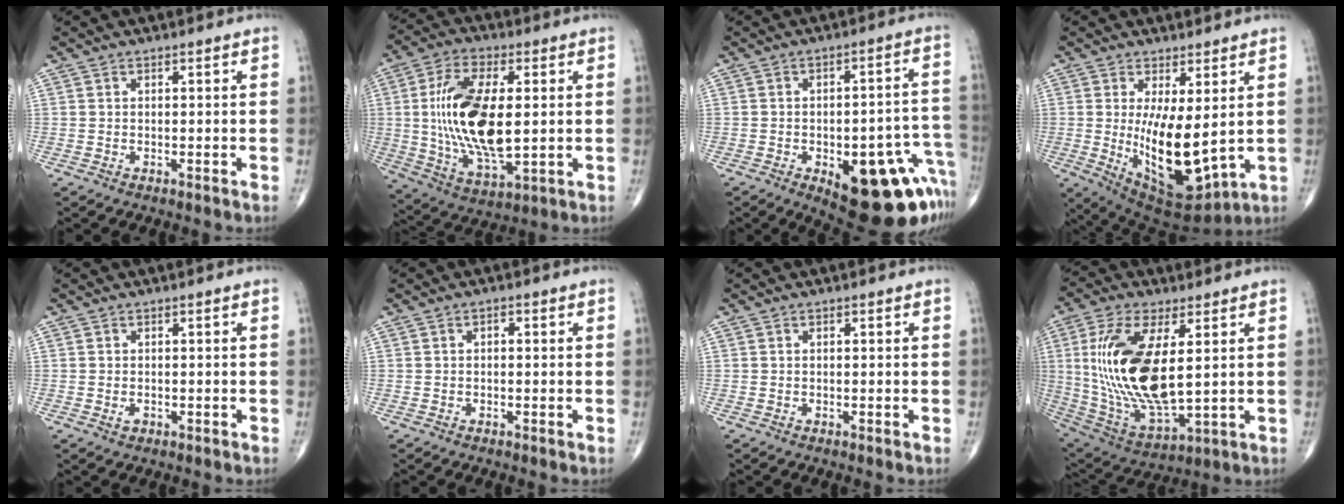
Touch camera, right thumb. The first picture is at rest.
{"total": 18.8, "force": [1.0, 8.5, 16.7], "torque": [-0.317, -0.015, 0.023]}
{"total": 21.4, "force": [-8.9, 9.2, 17.2], "torque": [-0.136, 0.052, -0.097]}
{"total": 13.9, "force": [0.5, 5.3, 12.8], "torque": [-0.206, -0.040, 0.029]}
{"total": 1.1, "force": [-0.4, 0.8, 0.7], "torque": [-0.010, 0.001, -0.004]}
{"total": 1.0, "force": [0.1, 0.5, 0.8], "torque": [-0.011, 0.002, -0.002]}
{"total": 0.0}
{"total": 21.0, "force": [3.0, 8.9, 18.8], "torque": [-0.388, -0.023, 0.068]}